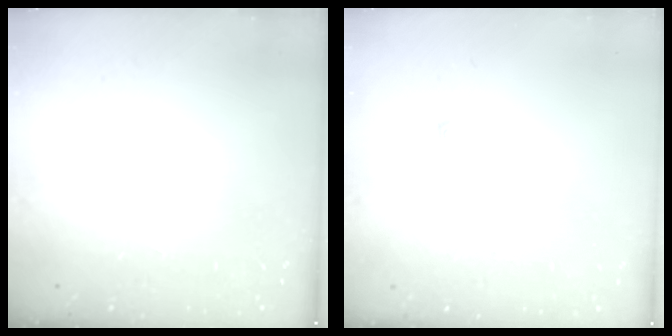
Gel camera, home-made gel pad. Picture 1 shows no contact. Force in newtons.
{"total": 3.9, "press": 3.9, "slide": 0.5}